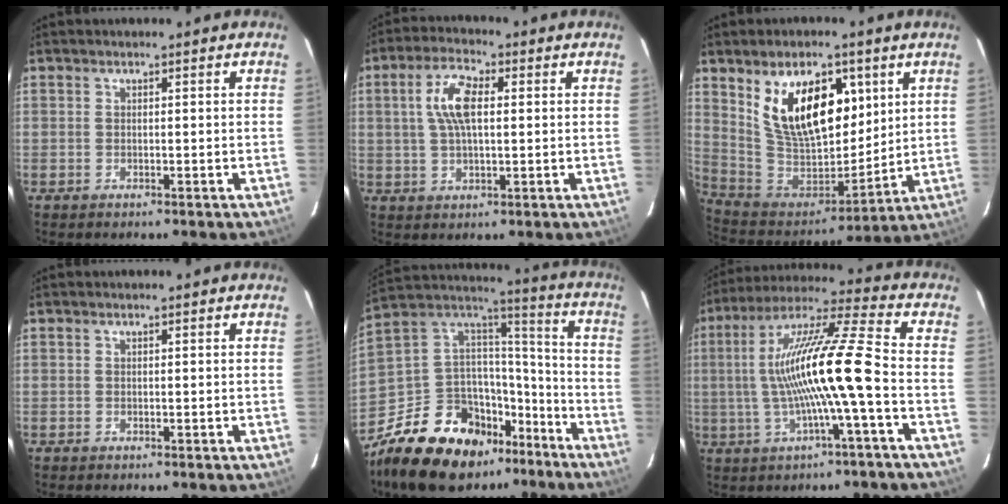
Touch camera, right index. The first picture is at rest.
{"total": 7.9, "force": [1.5, 3.4, 7.0], "torque": [-0.139, 0.015, 0.030]}
{"total": 19.2, "force": [7.7, 10.5, 14.2], "torque": [-0.256, 0.005, 0.159]}
{"total": 0.0}
{"total": 23.7, "force": [-15.6, 13.3, 11.9], "torque": [-0.255, 0.040, -0.240]}
{"total": 15.7, "force": [-2.3, -0.4, 15.6], "torque": [-0.287, 0.007, -0.039]}